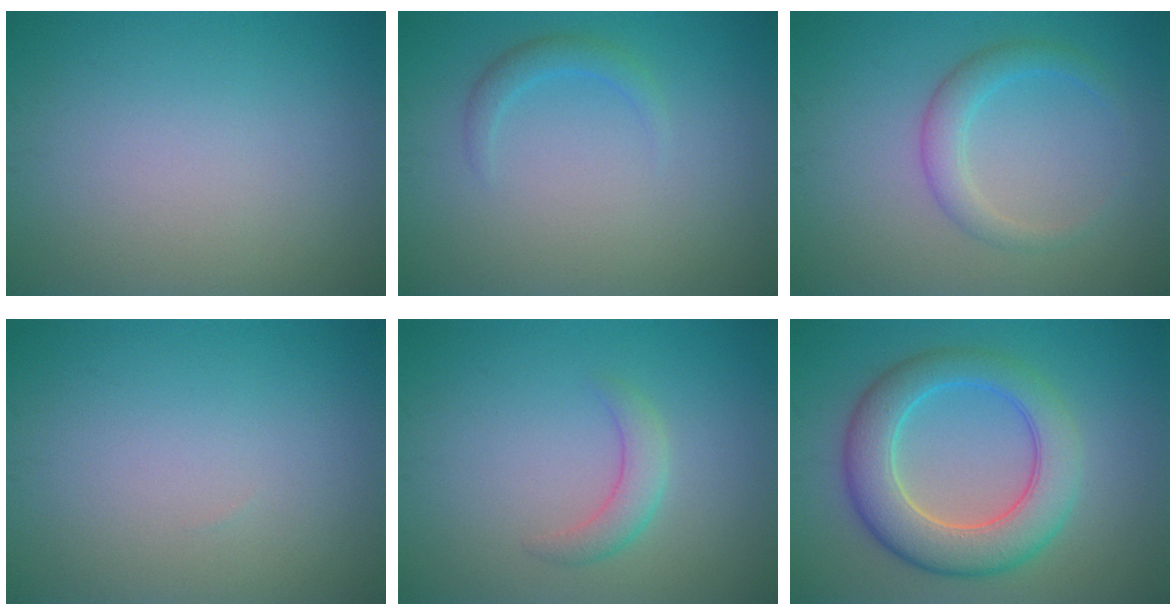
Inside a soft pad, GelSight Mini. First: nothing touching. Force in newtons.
{"total": 1.5, "press": 1.5, "slide": 0.1}
{"total": 2.6, "press": 2.6, "slide": 0.1}
{"total": 0.0}
{"total": 2.2, "press": 2.2, "slide": 0.2}
{"total": 7.5, "press": 7.5, "slide": 0.3}